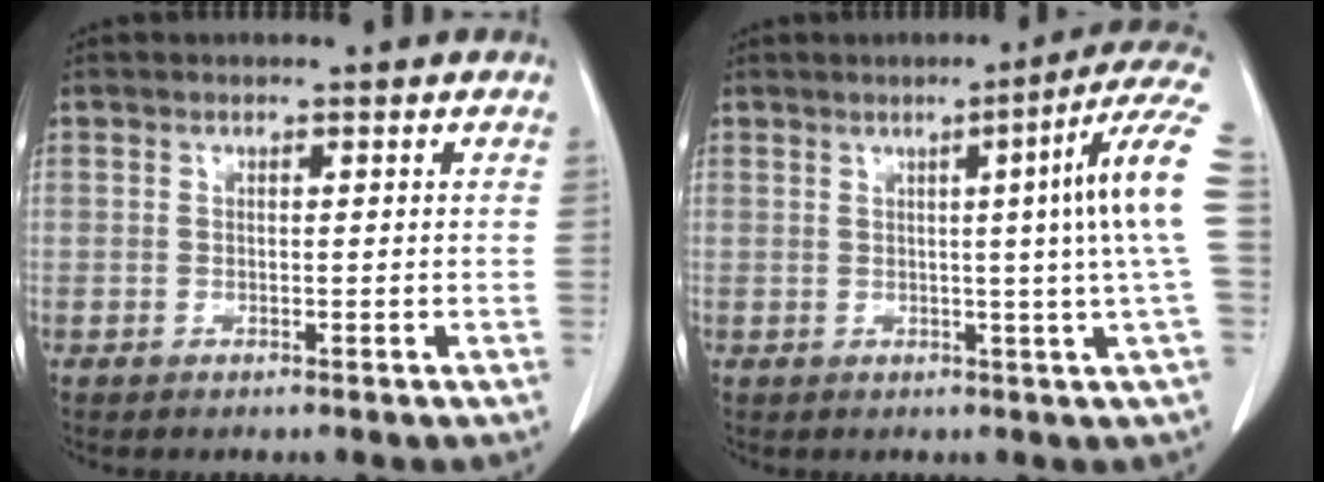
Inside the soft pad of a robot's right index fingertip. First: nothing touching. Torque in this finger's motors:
{"motor_torque": [0.90, -0.26, 0.28, 0.05]}